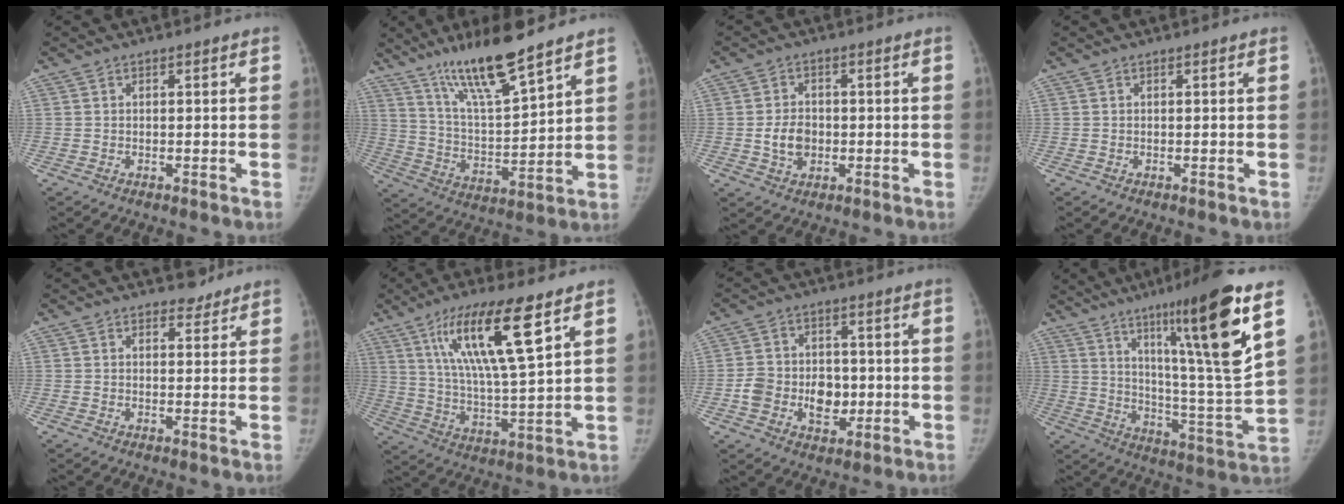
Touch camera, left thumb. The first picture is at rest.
{"total": 15.4, "force": [11.4, 2.1, 10.1], "torque": [-0.168, -0.068, 0.213]}
{"total": 5.0, "force": [-0.6, 3.8, 3.2], "torque": [-0.044, 0.003, -0.008]}
{"total": 0.0}
{"total": 2.3, "force": [2.1, 1.0, 0.2], "torque": [0.011, -0.015, 0.027]}
{"total": 16.8, "force": [8.4, 2.7, 14.3], "torque": [-0.258, -0.039, 0.156]}
{"total": 10.1, "force": [-1.9, 7.6, 6.4], "torque": [-0.070, 0.012, -0.026]}
{"total": 23.9, "force": [12.1, 2.1, 20.5], "torque": [-0.295, -0.053, 0.194]}